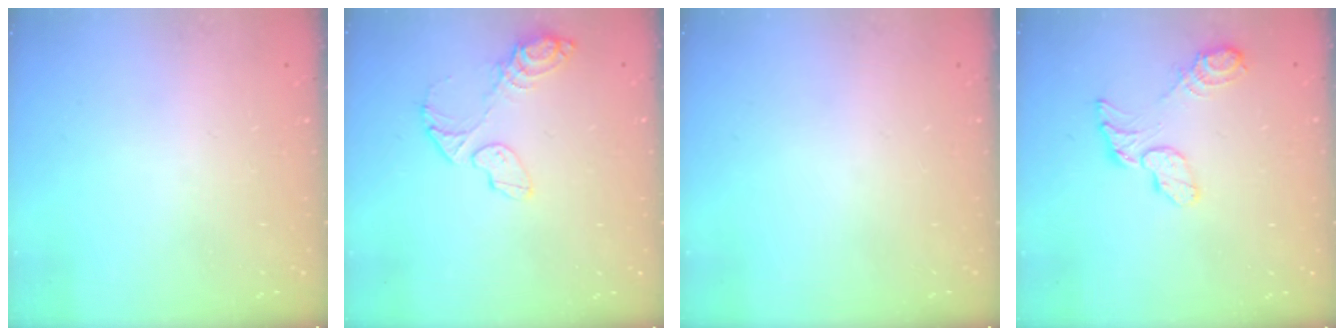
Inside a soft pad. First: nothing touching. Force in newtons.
{"total": 9.5, "press": 9.3, "slide": 1.9}
{"total": 0.0}
{"total": 9.1, "press": 9.0, "slide": 0.8}